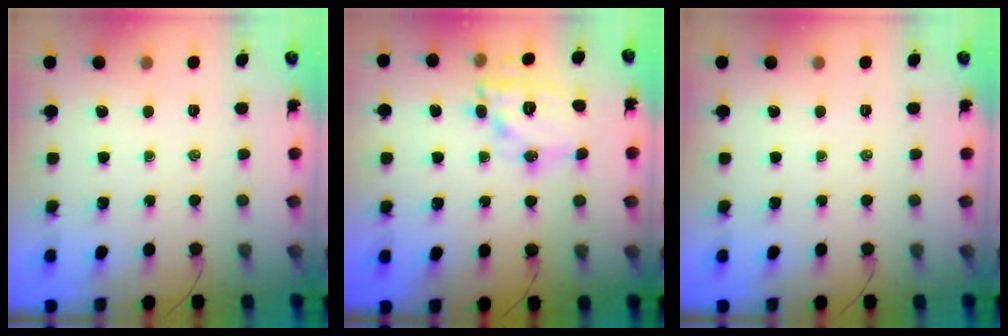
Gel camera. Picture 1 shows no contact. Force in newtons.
{"total": 14.4, "press": 14.4, "slide": 0.5}
{"total": 0.0}